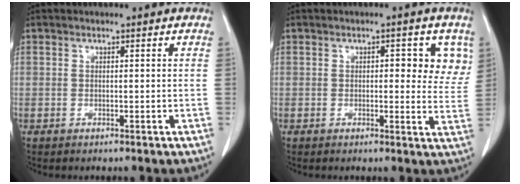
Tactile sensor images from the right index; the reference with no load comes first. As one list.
[{"total": 6.2, "force": [2.2, 2.8, 5.0], "torque": [-0.040, 0.001, 0.018]}]